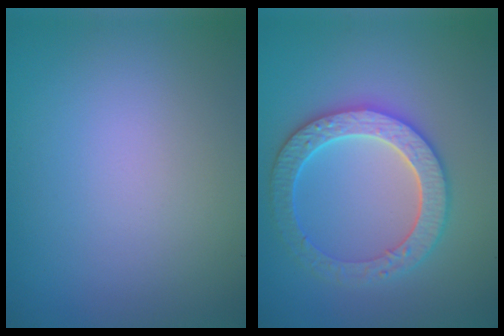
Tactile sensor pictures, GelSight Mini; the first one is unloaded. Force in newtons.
{"total": 4.3, "press": 4.2, "slide": 1.1}